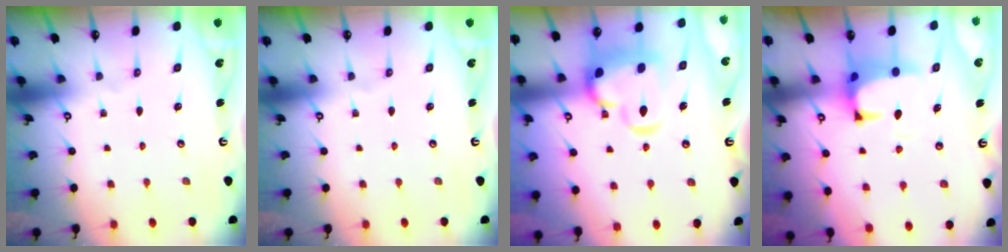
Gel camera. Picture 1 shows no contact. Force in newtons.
{"total": 0.0}
{"total": 8.7, "press": 8.5, "slide": 1.5}
{"total": 1.3, "press": 0.8, "slide": 1.0}